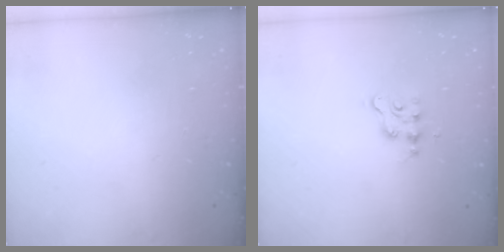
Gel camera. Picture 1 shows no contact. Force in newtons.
{"total": 2.8, "press": 2.8, "slide": 0.3}